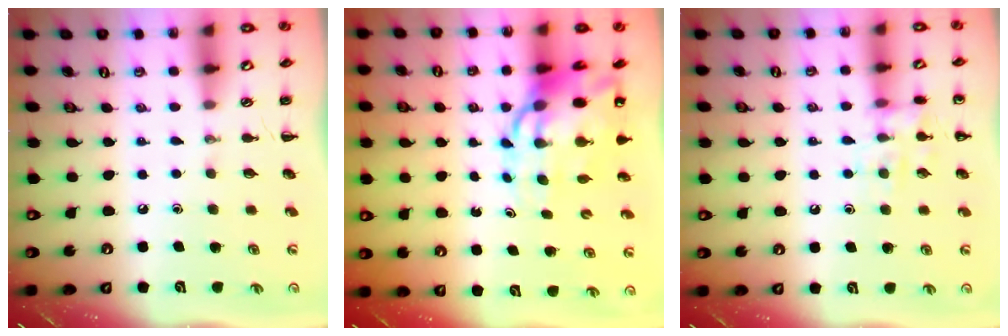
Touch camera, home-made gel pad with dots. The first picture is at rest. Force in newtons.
{"total": 13.6, "press": 13.0, "slide": 3.7}
{"total": 10.5, "press": 10.5, "slide": 0.7}